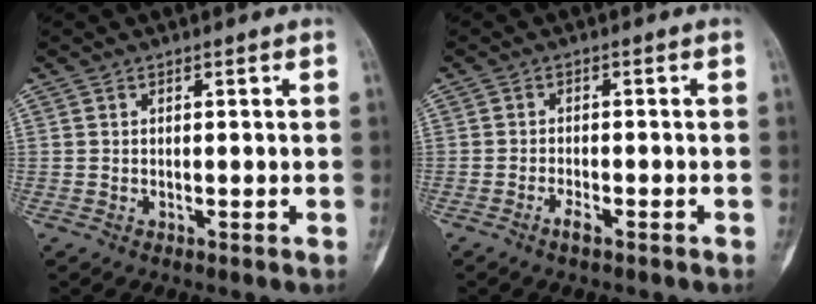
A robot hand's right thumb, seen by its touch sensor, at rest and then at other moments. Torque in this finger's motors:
{"motor_torque": [-0.23, -0.02, 0.01, 0.22, -0.03]}